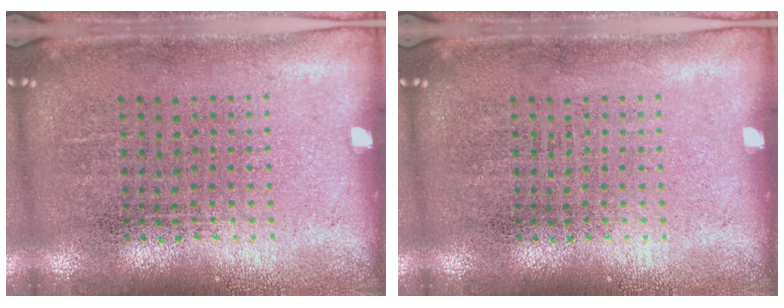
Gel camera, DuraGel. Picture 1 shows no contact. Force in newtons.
{"total": 0.0}